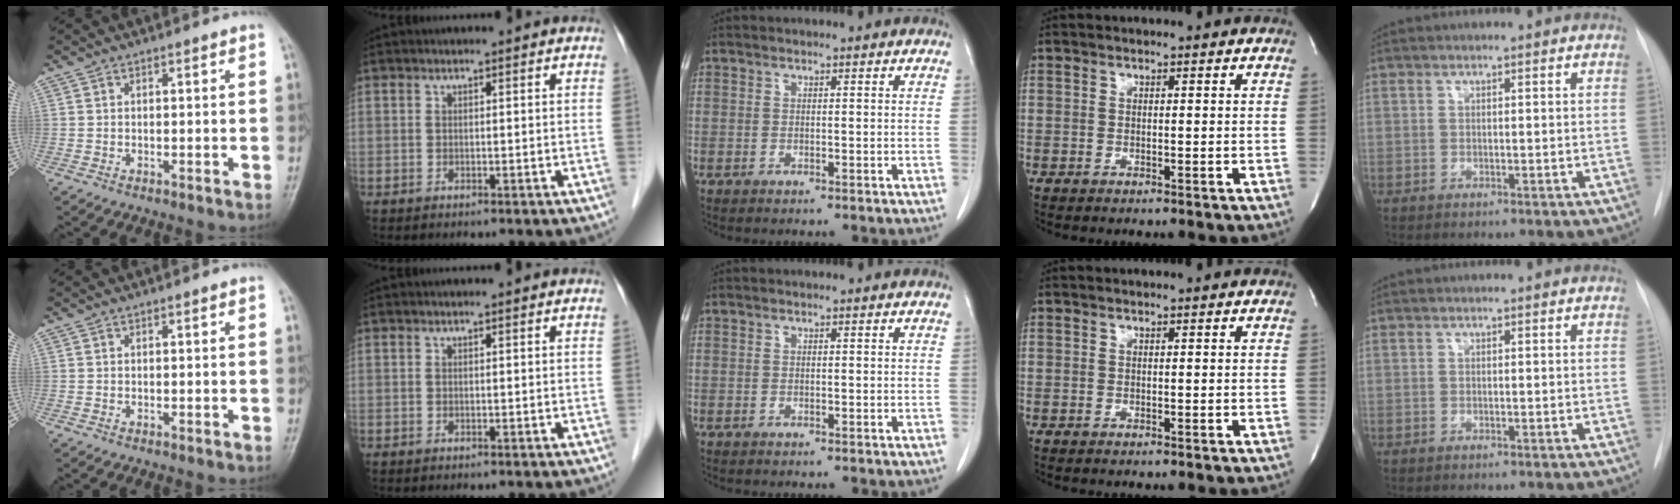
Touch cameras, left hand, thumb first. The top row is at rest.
{}